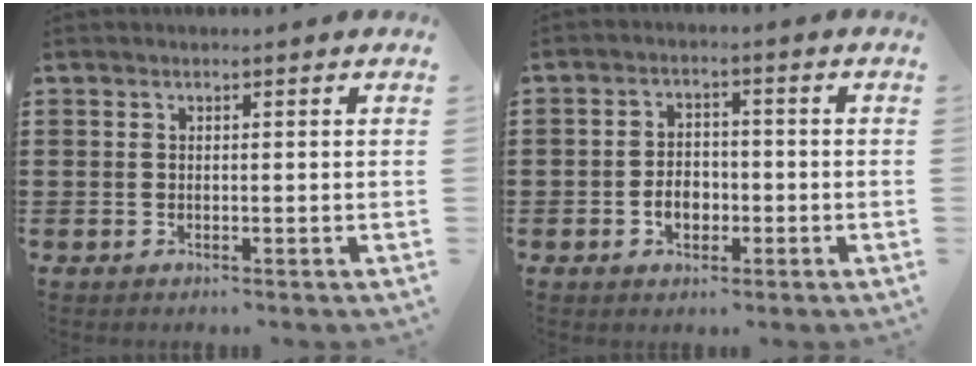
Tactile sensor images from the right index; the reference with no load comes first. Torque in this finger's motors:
{"motor_torque": [1.12, 1.02, 0.12, 0.03]}